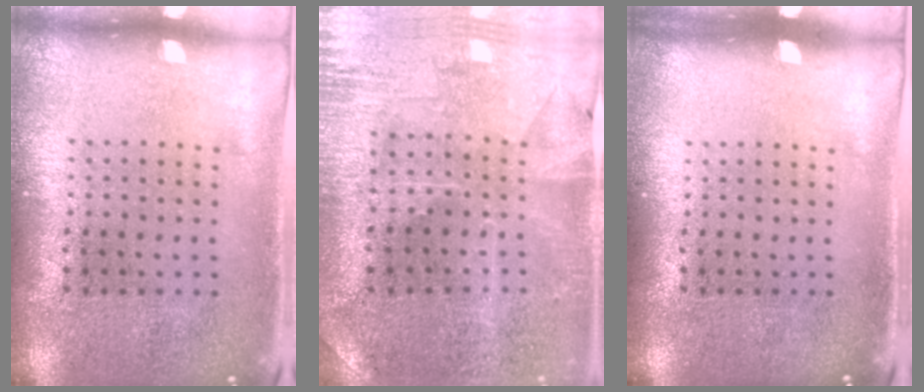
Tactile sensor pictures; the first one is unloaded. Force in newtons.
{"total": 0.9, "press": 0.8, "slide": 0.3}
{"total": 0.0}